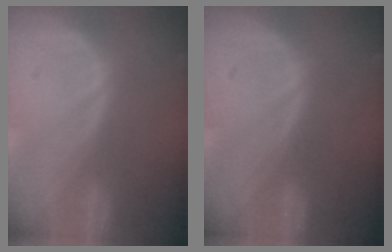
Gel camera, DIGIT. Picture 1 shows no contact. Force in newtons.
{"total": 0.0}